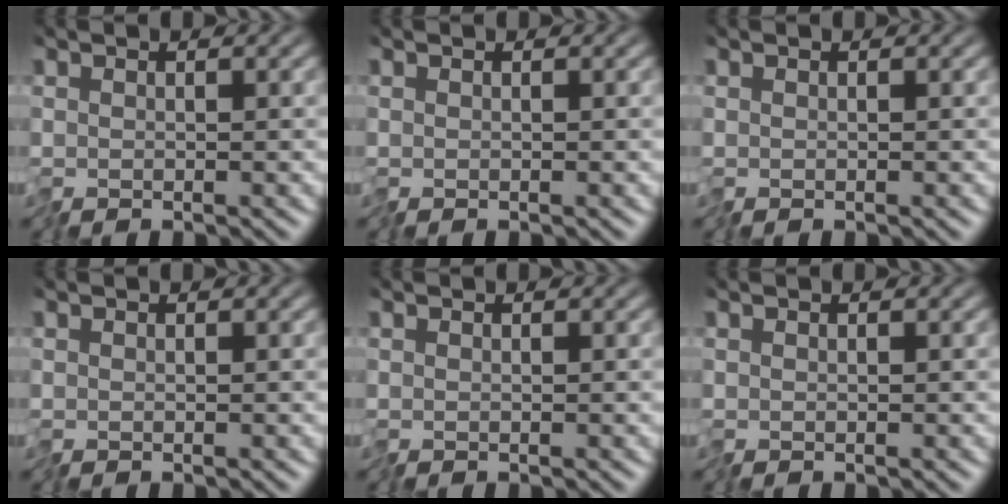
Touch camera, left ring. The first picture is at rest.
{"total": 0.0}
{"total": 0.0}
{"total": 0.0}
{"total": 0.0}
{"total": 0.0}